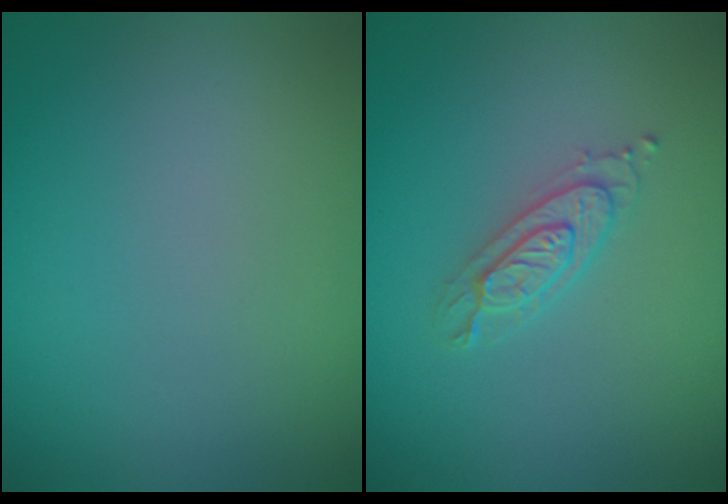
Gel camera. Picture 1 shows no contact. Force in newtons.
{"total": 2.1, "press": 2.1, "slide": 0.2}